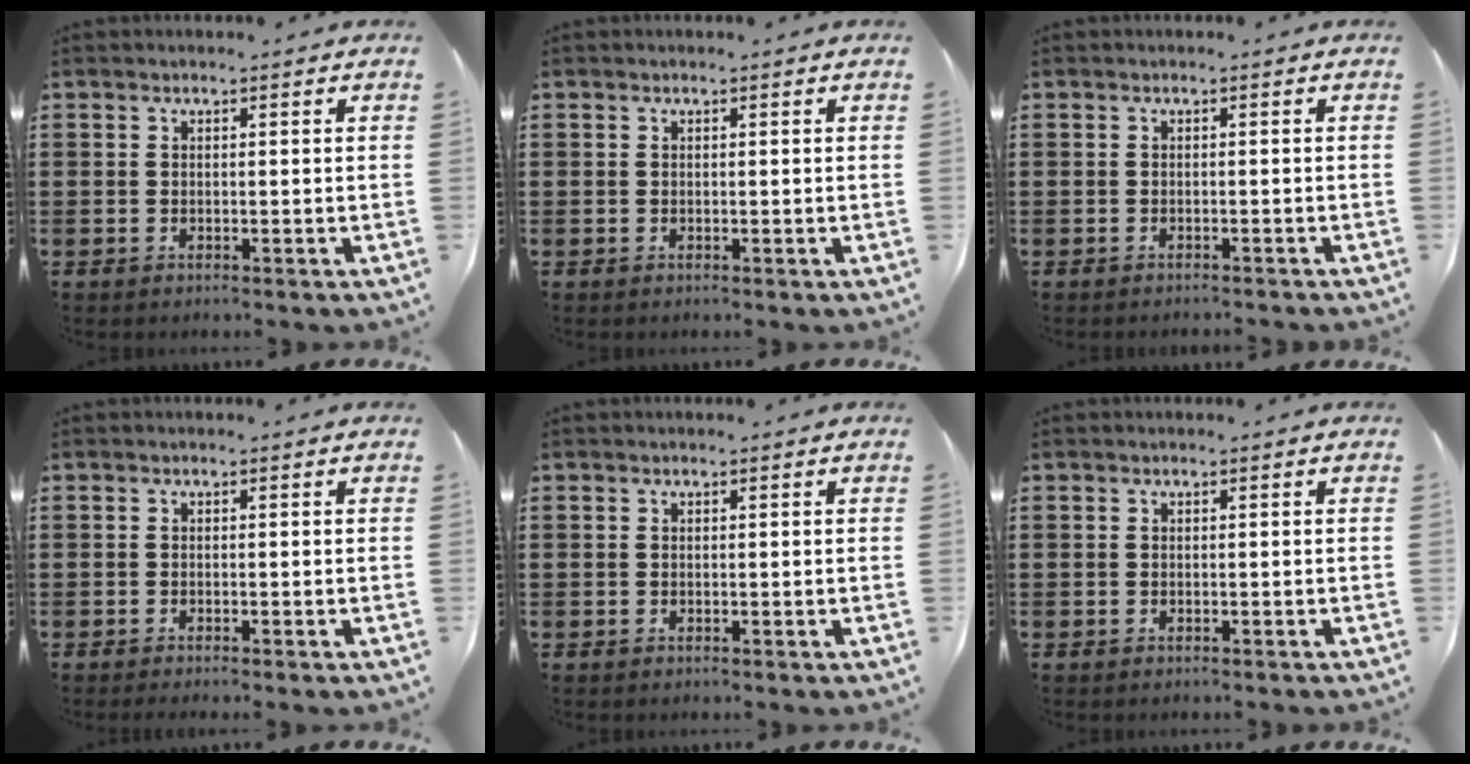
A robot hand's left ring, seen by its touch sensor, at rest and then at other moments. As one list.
[{"total": 0.0}, {"total": 0.7, "force": [-0.6, -0.1, 0.1], "torque": [-0.005, -0.002, -0.013]}, {"total": 0.7, "force": [-0.6, -0.1, 0.3], "torque": [-0.005, -0.002, -0.011]}, {"total": 0.0}, {"total": 0.0}]